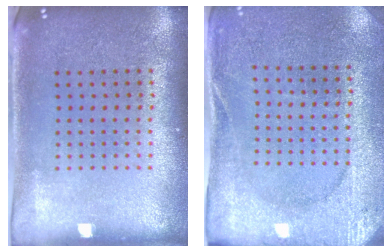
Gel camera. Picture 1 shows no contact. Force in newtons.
{"total": 2.6, "press": 2.6, "slide": 0.4}